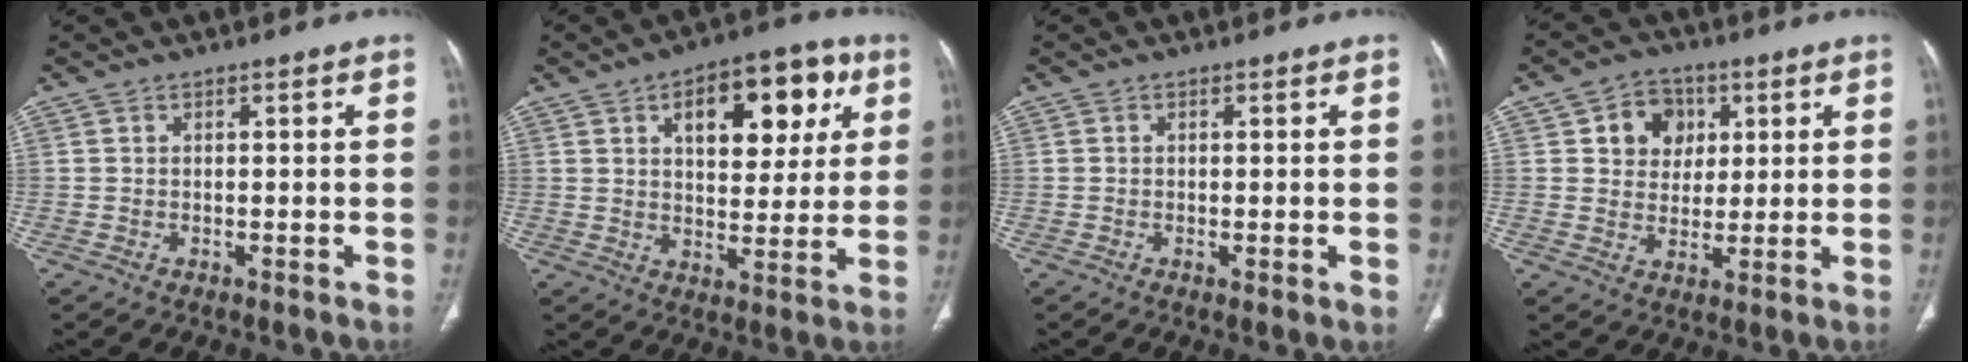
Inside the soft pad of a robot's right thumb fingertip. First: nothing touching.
{"total": 16.3, "force": [6.3, 8.6, 12.3], "torque": [-0.117, -0.004, 0.089]}
{"total": 1.4, "force": [-0.2, 0.3, 1.3], "torque": [-0.028, -0.007, -0.004]}
{"total": 8.2, "force": [2.6, 6.9, 3.5], "torque": [-0.016, -0.004, 0.041]}